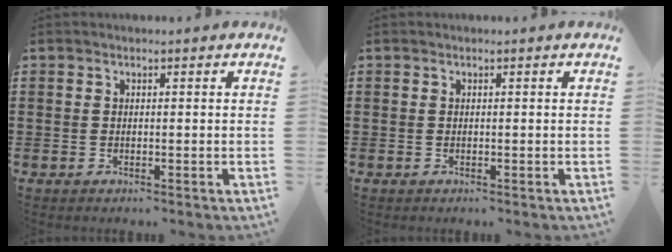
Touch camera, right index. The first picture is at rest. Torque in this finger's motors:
{"motor_torque": [0.19, -0.24, 0.01, 0.01]}